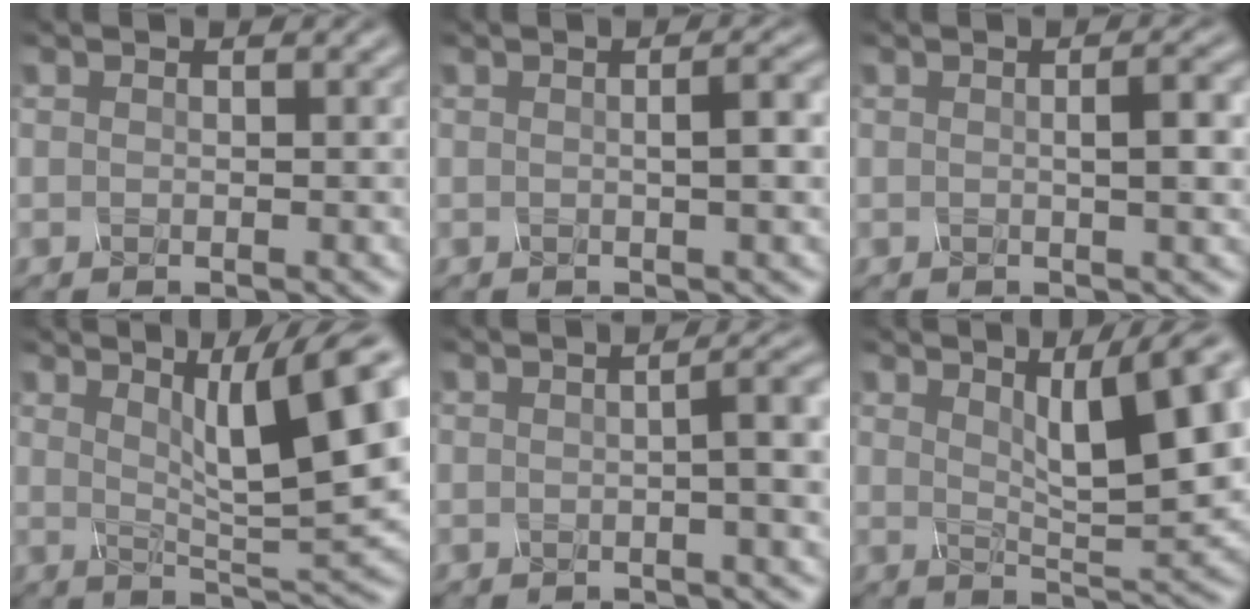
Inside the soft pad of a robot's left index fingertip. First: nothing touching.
{"total": 3.1, "force": [0.1, 0.9, 3.0], "torque": [-0.030, 0.010, -0.005]}
{"total": 3.5, "force": [0.2, 1.0, 3.4], "torque": [-0.037, 0.009, -0.002]}
{"total": 11.2, "force": [4.4, 2.3, 10.0], "torque": [-0.134, 0.008, 0.076]}
{"total": 5.6, "force": [0.2, 1.8, 5.2], "torque": [-0.043, 0.019, -0.002]}
{"total": 11.9, "force": [4.6, 3.9, 10.3], "torque": [-0.103, 0.023, 0.061]}